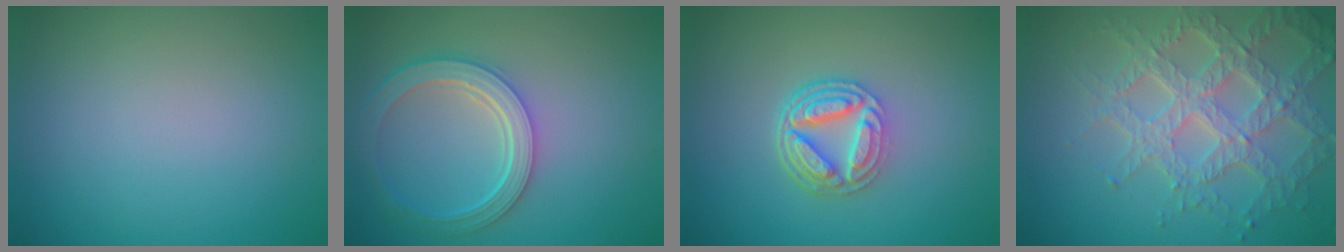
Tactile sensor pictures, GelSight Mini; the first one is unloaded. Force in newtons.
{"total": 5.1, "press": 4.0, "slide": 3.1}
{"total": 5.0, "press": 3.8, "slide": 3.3}
{"total": 6.8, "press": 5.3, "slide": 4.3}